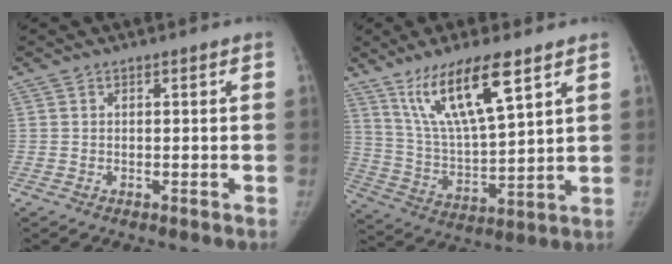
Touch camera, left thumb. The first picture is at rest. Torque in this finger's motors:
{"motor_torque": [0.22, 0.22, 1.69, -1.08, 0.18]}